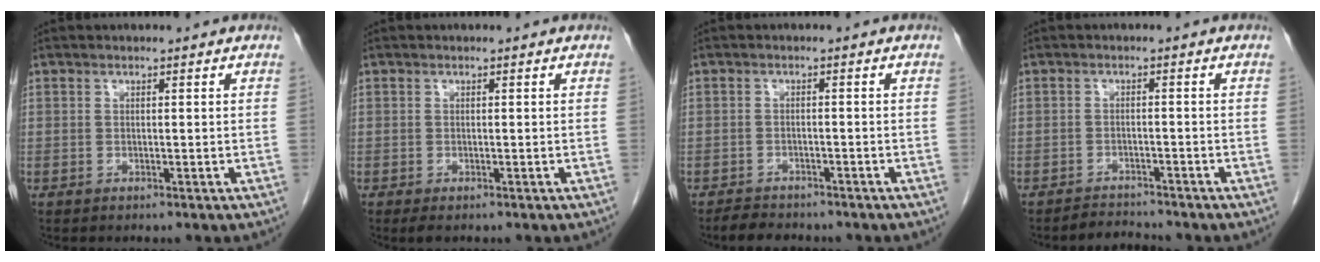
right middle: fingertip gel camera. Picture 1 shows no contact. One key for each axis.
{"total": 1.3, "fx": -0.9, "fy": 0.6, "fz": 0.8, "tx": -0.013, "ty": -0.002, "tz": -0.009}
{"total": 3.6, "fx": -3.3, "fy": 1.3, "fz": 0.8, "tx": -0.022, "ty": -0.006, "tz": -0.052}
{"total": 2.3, "fx": -2.3, "fy": -0.1, "fz": -0.6, "tx": 0.010, "ty": -0.013, "tz": -0.034}